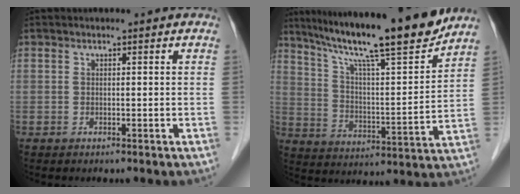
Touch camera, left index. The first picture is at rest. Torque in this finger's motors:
{"motor_torque": [0.35, -0.46, 0.66, 0.18]}